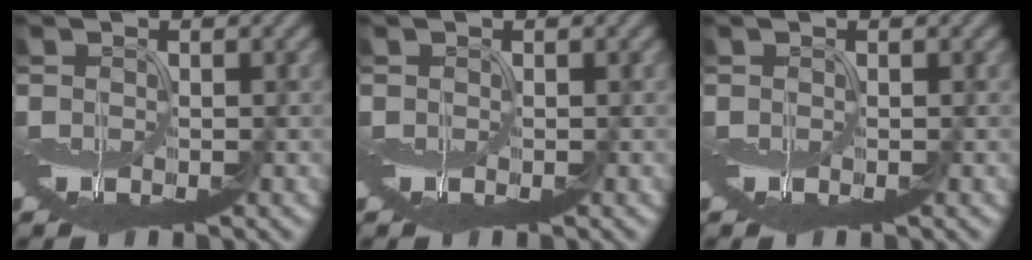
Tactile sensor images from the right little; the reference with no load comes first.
{"total": 0.0}
{"total": 0.0}